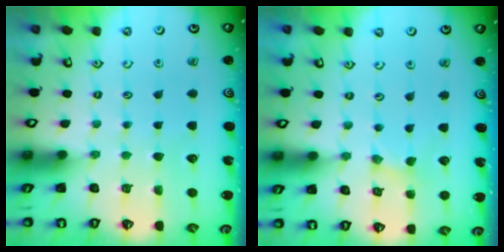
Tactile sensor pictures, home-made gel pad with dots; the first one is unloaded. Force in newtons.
{"total": 0.0}